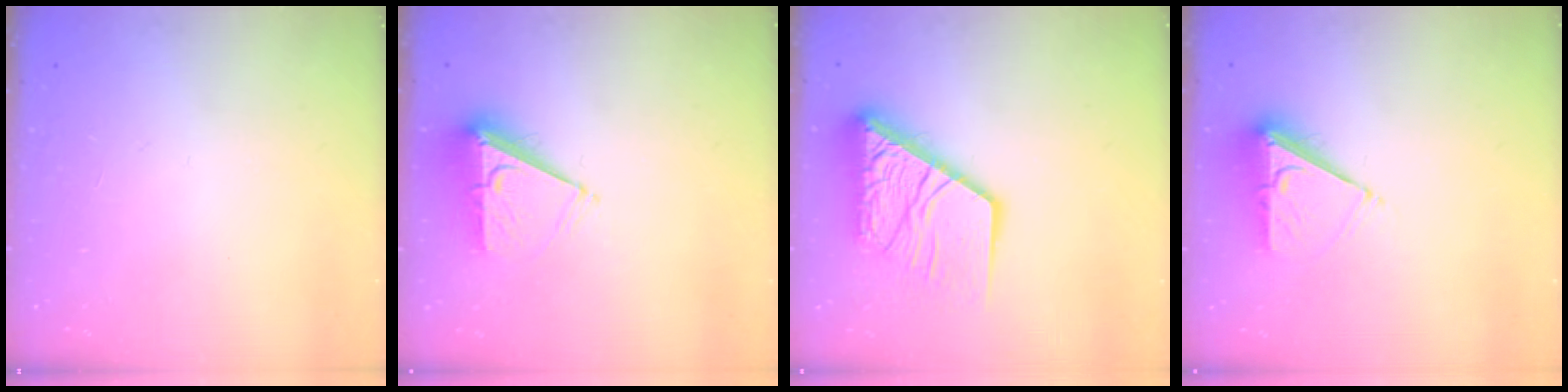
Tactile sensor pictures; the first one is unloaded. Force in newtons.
{"total": 6.7, "press": 6.7, "slide": 0.7}
{"total": 15.5, "press": 15.4, "slide": 1.9}
{"total": 7.9, "press": 7.9, "slide": 0.3}